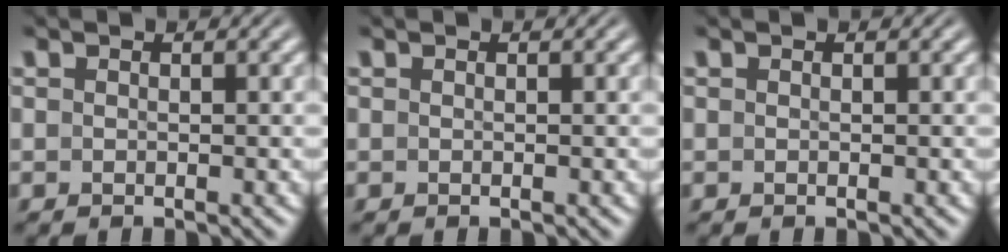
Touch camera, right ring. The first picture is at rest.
{"total": 0.0}
{"total": 0.0}